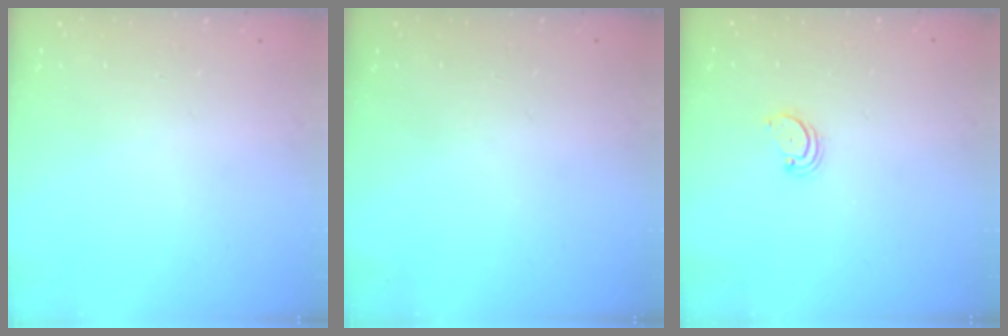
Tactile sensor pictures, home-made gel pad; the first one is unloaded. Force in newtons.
{"total": 0.0}
{"total": 2.2, "press": 2.2, "slide": 0.2}